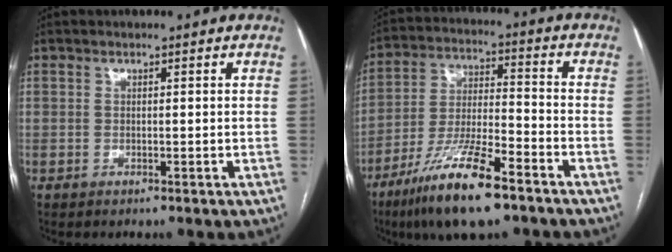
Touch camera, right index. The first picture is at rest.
{"total": 14.8, "force": [-9.5, 2.4, 11.0], "torque": [-0.217, -0.025, -0.171]}